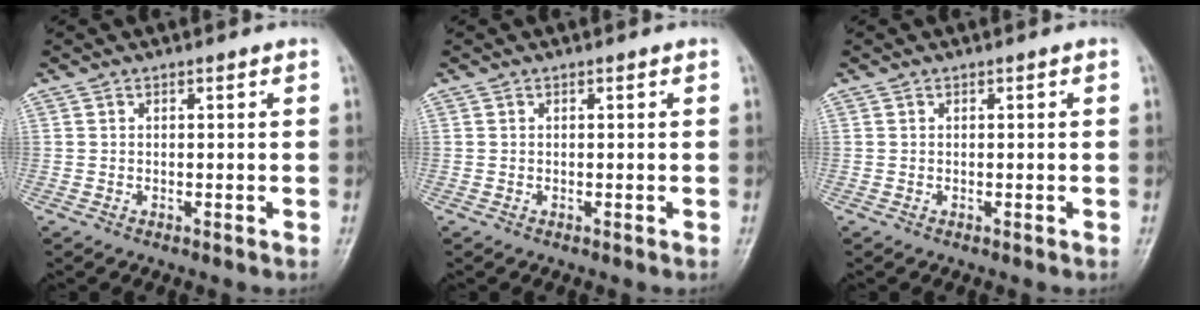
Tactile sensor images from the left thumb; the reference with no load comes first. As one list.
[{"total": 0.0}, {"total": 0.0}]